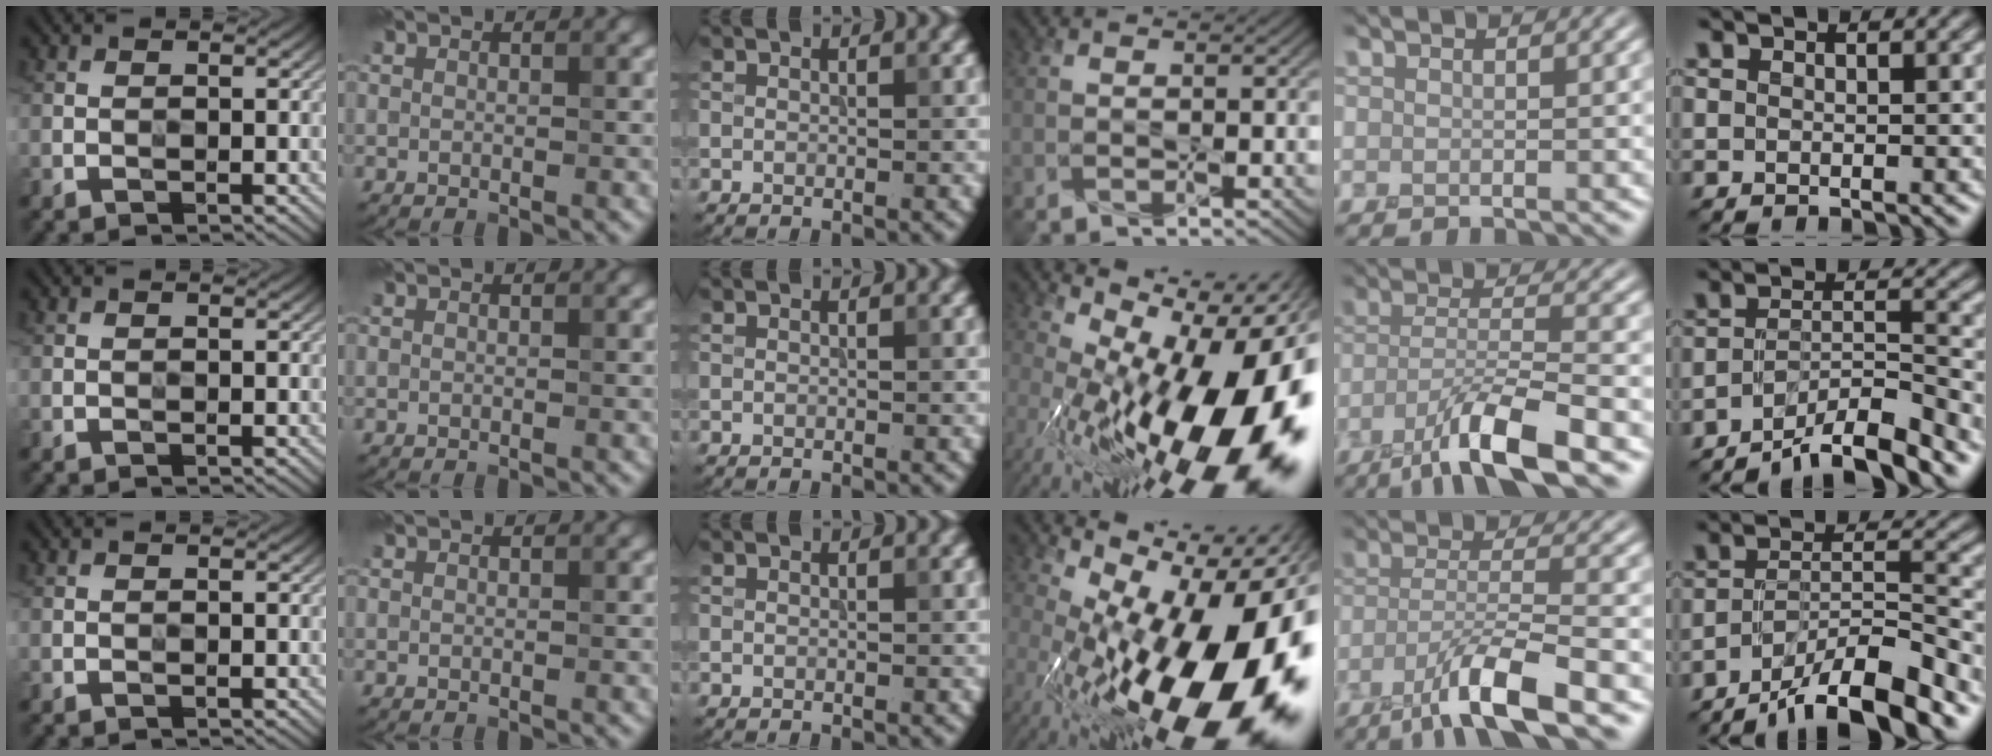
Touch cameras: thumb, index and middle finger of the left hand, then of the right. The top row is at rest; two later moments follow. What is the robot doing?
{"motion": "press", "object": "grip strengthener"}